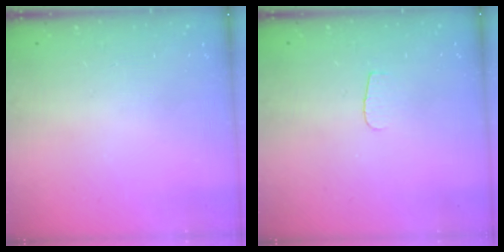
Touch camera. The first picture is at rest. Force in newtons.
{"total": 3.6, "press": 3.5, "slide": 0.4}